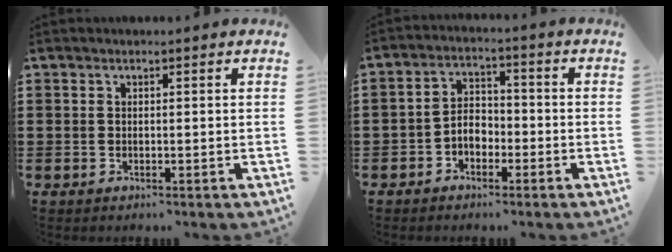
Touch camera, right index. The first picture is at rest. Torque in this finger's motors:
{"motor_torque": [2.14, 0.00, 0.15, 0.06]}